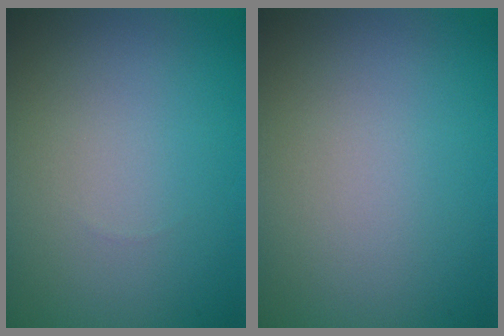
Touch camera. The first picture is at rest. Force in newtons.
{"total": 0.0}